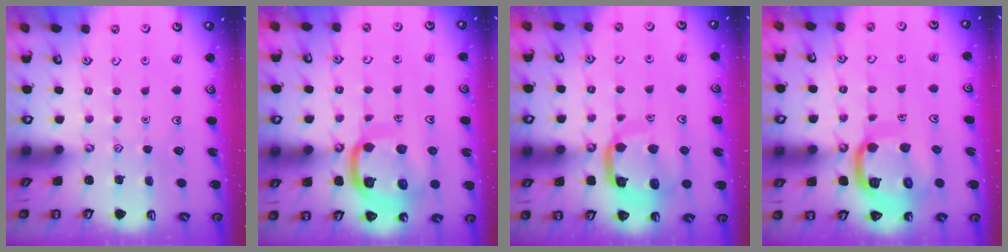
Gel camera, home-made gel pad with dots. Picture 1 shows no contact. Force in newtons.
{"total": 15.6, "press": 15.5, "slide": 1.6}
{"total": 11.5, "press": 11.4, "slide": 1.4}
{"total": 17.4, "press": 17.3, "slide": 1.7}